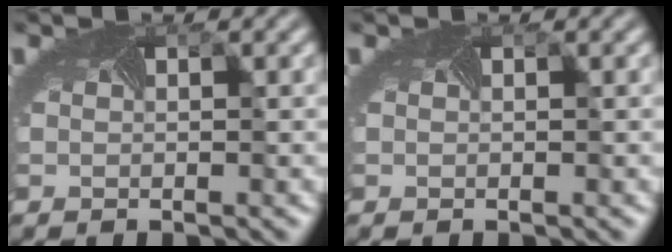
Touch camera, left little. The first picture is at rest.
{"total": 0.0}